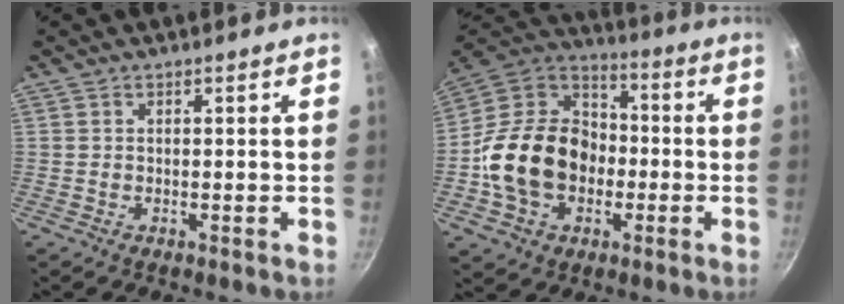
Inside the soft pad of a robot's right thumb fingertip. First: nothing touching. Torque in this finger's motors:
{"motor_torque": [1.72, 3.05, 1.11, -1.32, 0.16]}